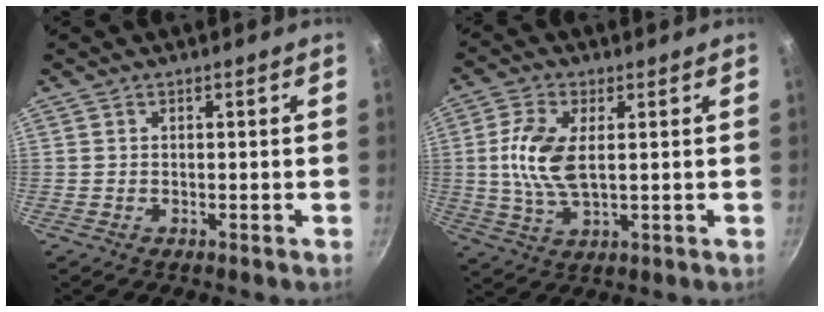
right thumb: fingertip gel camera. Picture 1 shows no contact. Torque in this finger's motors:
{"motor_torque": [-0.58, 0.92, 0.83, 0.43, 0.12]}